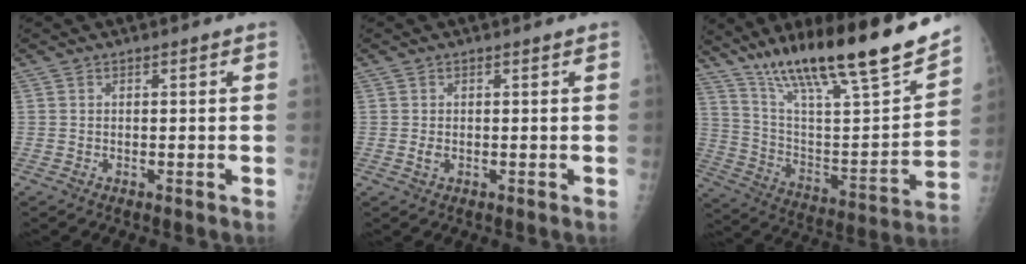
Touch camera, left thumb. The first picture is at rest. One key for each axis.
{"total": 1.1, "fx": 0.1, "fy": 0.6, "fz": 0.9, "tx": -0.019, "ty": -0.001, "tz": 0.003}
{"total": 27.2, "fx": 19.9, "fy": 4.2, "fz": 18.1, "tx": -0.271, "ty": -0.062, "tz": 0.334}